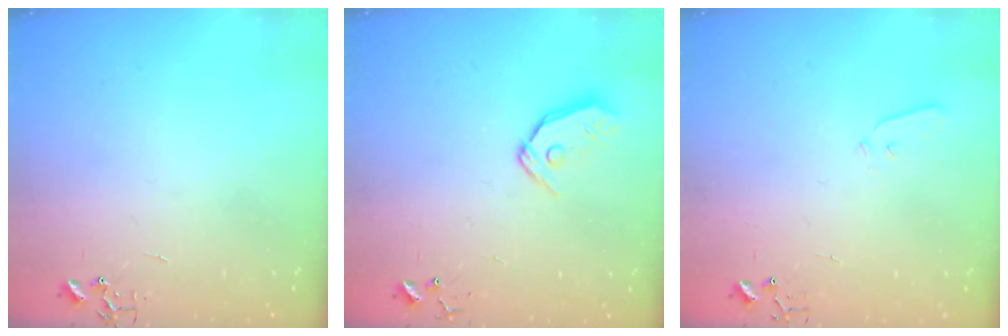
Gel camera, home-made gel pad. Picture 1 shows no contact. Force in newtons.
{"total": 8.3, "press": 8.2, "slide": 0.7}
{"total": 3.6, "press": 3.5, "slide": 0.6}